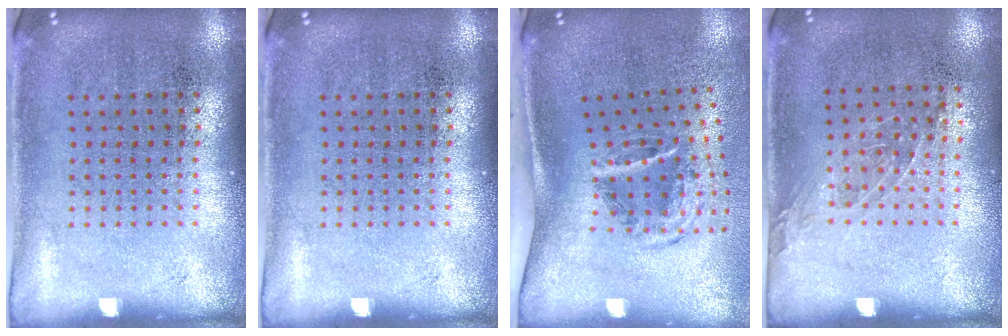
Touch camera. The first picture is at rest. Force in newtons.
{"total": 0.0}
{"total": 2.0, "press": 1.2, "slide": 1.6}
{"total": 1.0, "press": 0.7, "slide": 0.6}